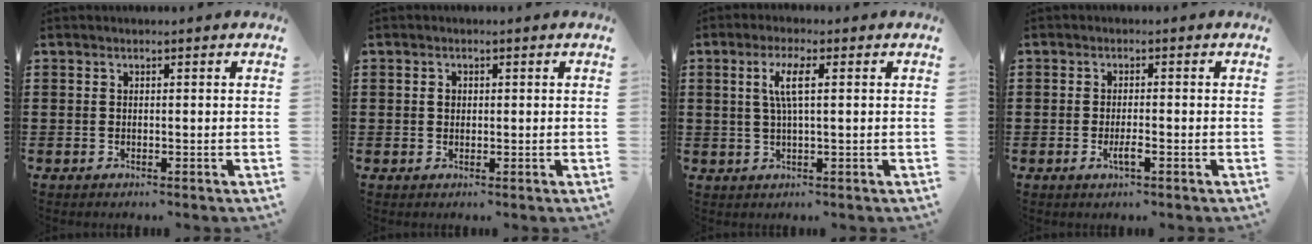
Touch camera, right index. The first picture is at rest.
{"total": 1.2, "force": [0.2, 1.0, 0.7], "torque": [-0.015, 0.005, 0.004]}
{"total": 4.4, "force": [0.8, 0.5, 4.3], "torque": [-0.091, -0.002, 0.006]}
{"total": 2.4, "force": [-1.0, 0.5, 2.1], "torque": [-0.051, -0.004, -0.023]}